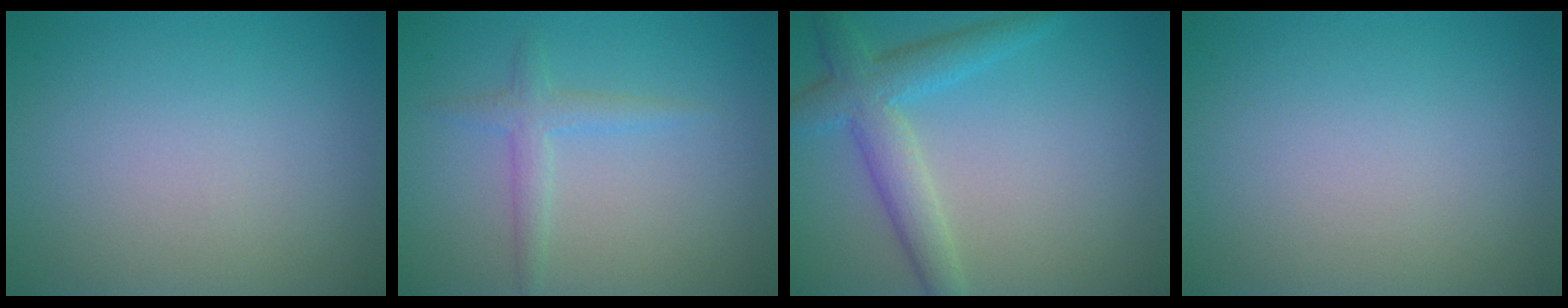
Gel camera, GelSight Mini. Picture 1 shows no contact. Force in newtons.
{"total": 1.9, "press": 1.9, "slide": 0.1}
{"total": 4.4, "press": 4.4, "slide": 0.2}
{"total": 0.0}